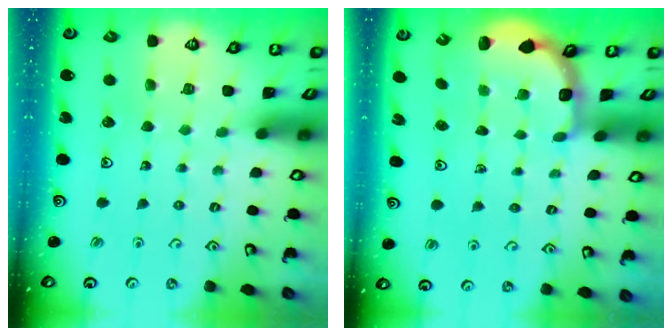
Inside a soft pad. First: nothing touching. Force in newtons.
{"total": 2.8, "press": 2.4, "slide": 1.4}